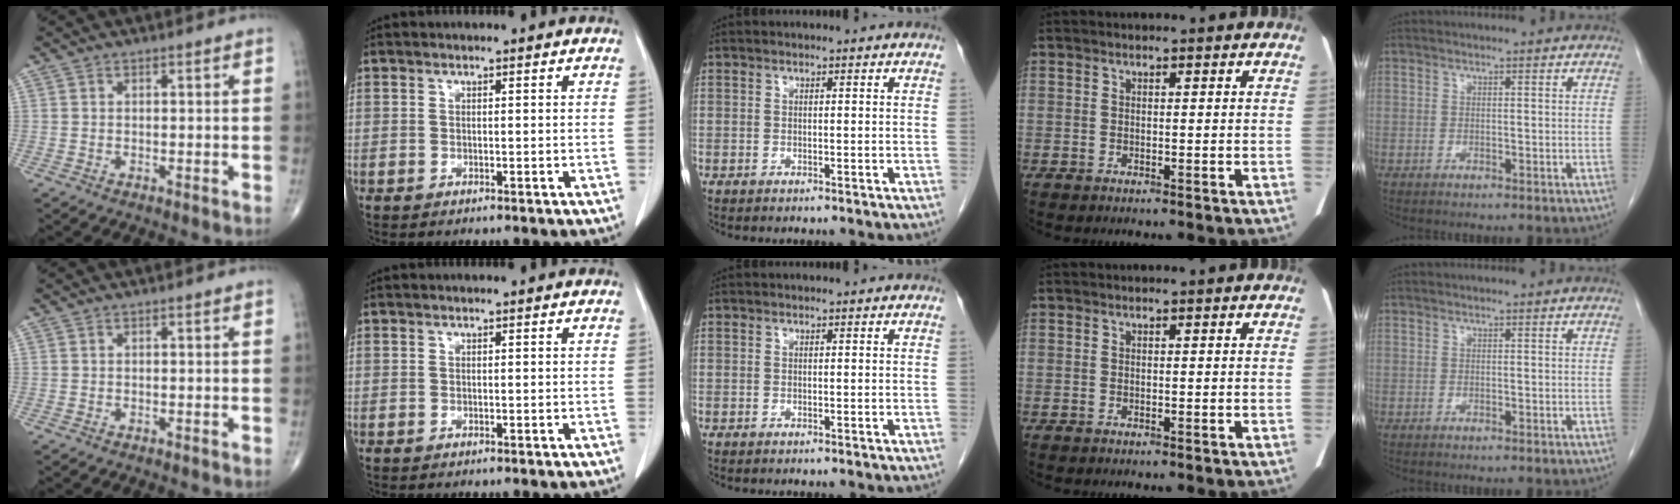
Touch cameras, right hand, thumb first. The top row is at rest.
{}